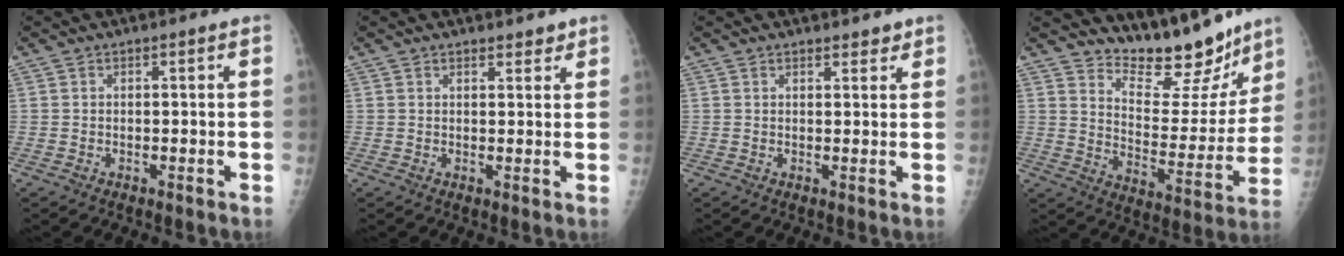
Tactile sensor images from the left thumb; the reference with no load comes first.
{"total": 2.2, "force": [1.9, 0.9, 0.7], "torque": [0.007, -0.010, 0.023]}
{"total": 2.2, "force": [1.8, 0.9, 0.7], "torque": [0.007, -0.010, 0.021]}
{"total": 16.6, "force": [14.5, 5.4, 5.8], "torque": [-0.035, -0.114, 0.213]}